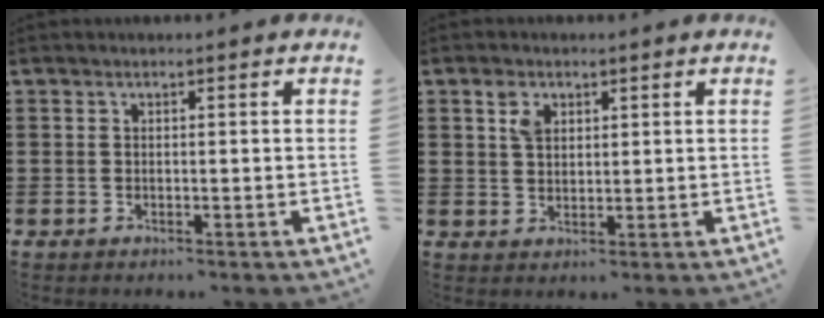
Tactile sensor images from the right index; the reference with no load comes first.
{"total": 3.0, "force": [1.6, 2.0, 1.7], "torque": [-0.042, 0.006, 0.029]}